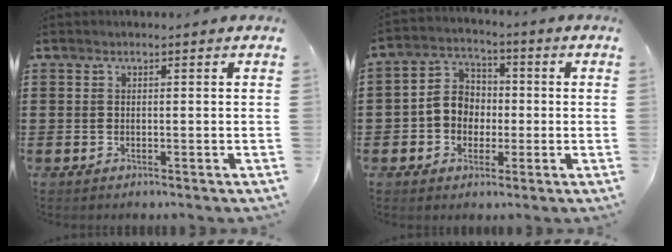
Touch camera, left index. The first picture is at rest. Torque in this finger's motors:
{"motor_torque": [1.54, 0.59, 0.65, 0.12]}